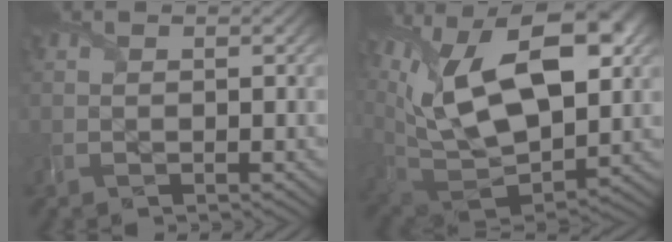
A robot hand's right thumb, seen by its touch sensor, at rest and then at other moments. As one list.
[{"total": 19.8, "force": [7.1, 10.6, 15.1], "torque": [-0.302, 0.039, 0.117]}]